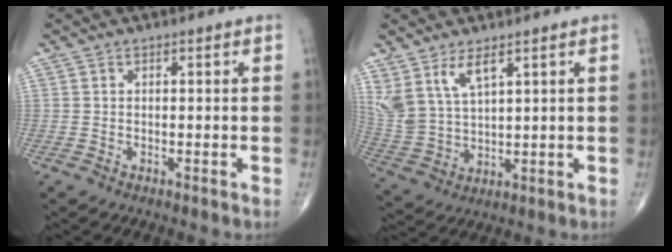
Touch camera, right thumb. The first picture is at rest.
{"total": 9.5, "force": [5.6, 4.1, 6.5], "torque": [-0.136, -0.022, 0.128]}